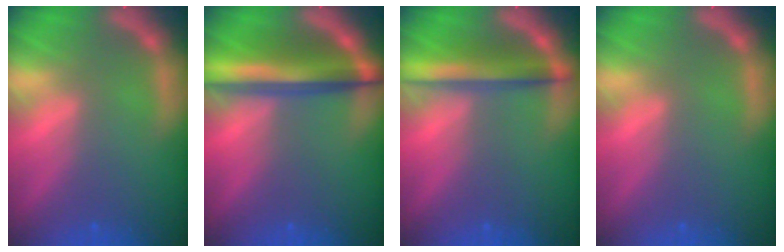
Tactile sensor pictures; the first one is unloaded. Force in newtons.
{"total": 7.6}
{"total": 5.0}
{"total": 0.0}